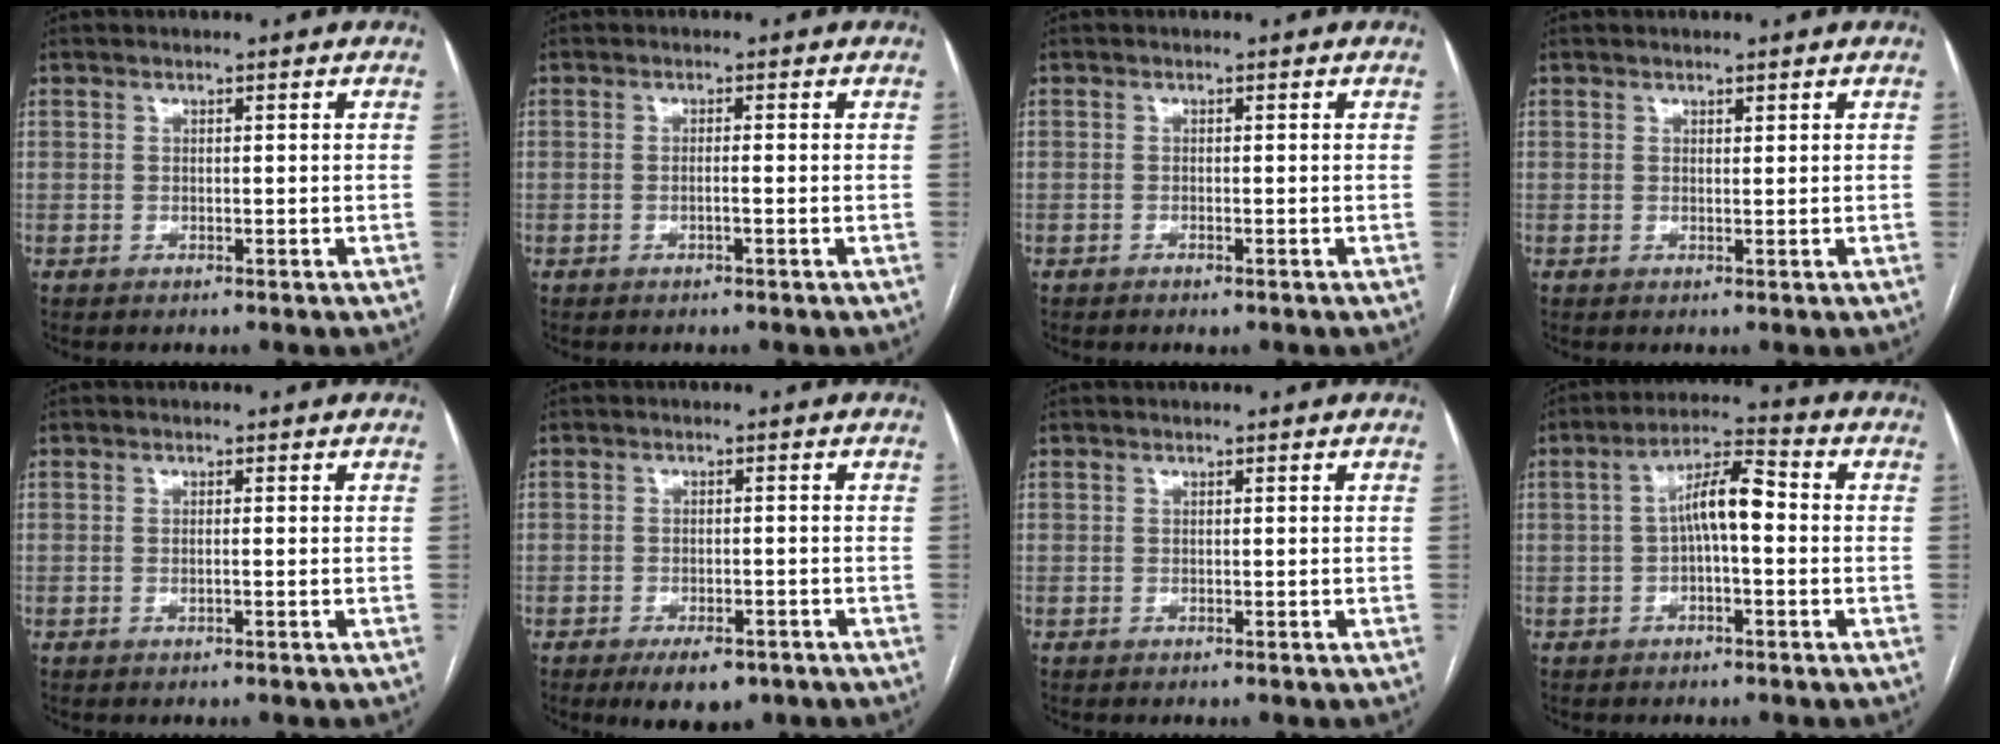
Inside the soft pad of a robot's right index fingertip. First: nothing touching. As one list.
[{"total": 1.0, "force": [-0.3, -0.1, 0.9], "torque": [-0.015, 0.003, -0.003]}, {"total": 0.7, "force": [-0.5, 0.1, 0.5], "torque": [-0.009, -0.002, -0.008]}, {"total": 0.6, "force": [0.5, 0.2, 0.3], "torque": [-0.006, -0.002, 0.007]}, {"total": 0.6, "force": [0.0, 0.0, 0.6], "torque": [-0.010, 0.002, 0.002]}, {"total": 5.8, "force": [-3.9, 2.6, 3.5], "torque": [-0.049, -0.002, -0.054]}, {"total": 0.0}, {"total": 7.3, "force": [-0.1, 1.9, 7.1], "torque": [-0.127, 0.028, -0.005]}]